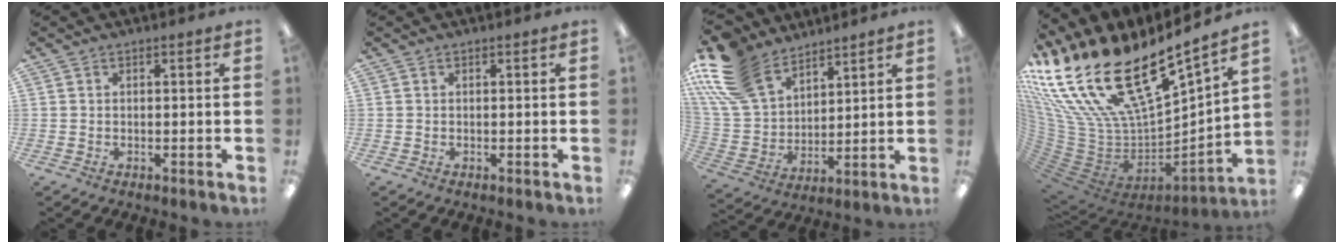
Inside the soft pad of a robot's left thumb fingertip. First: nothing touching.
{"total": 0.0}
{"total": 19.2, "force": [12.7, 11.1, 9.1], "torque": [-0.214, -0.055, 0.241]}
{"total": 27.1, "force": [15.0, 12.2, 19.0], "torque": [-0.338, -0.133, 0.309]}